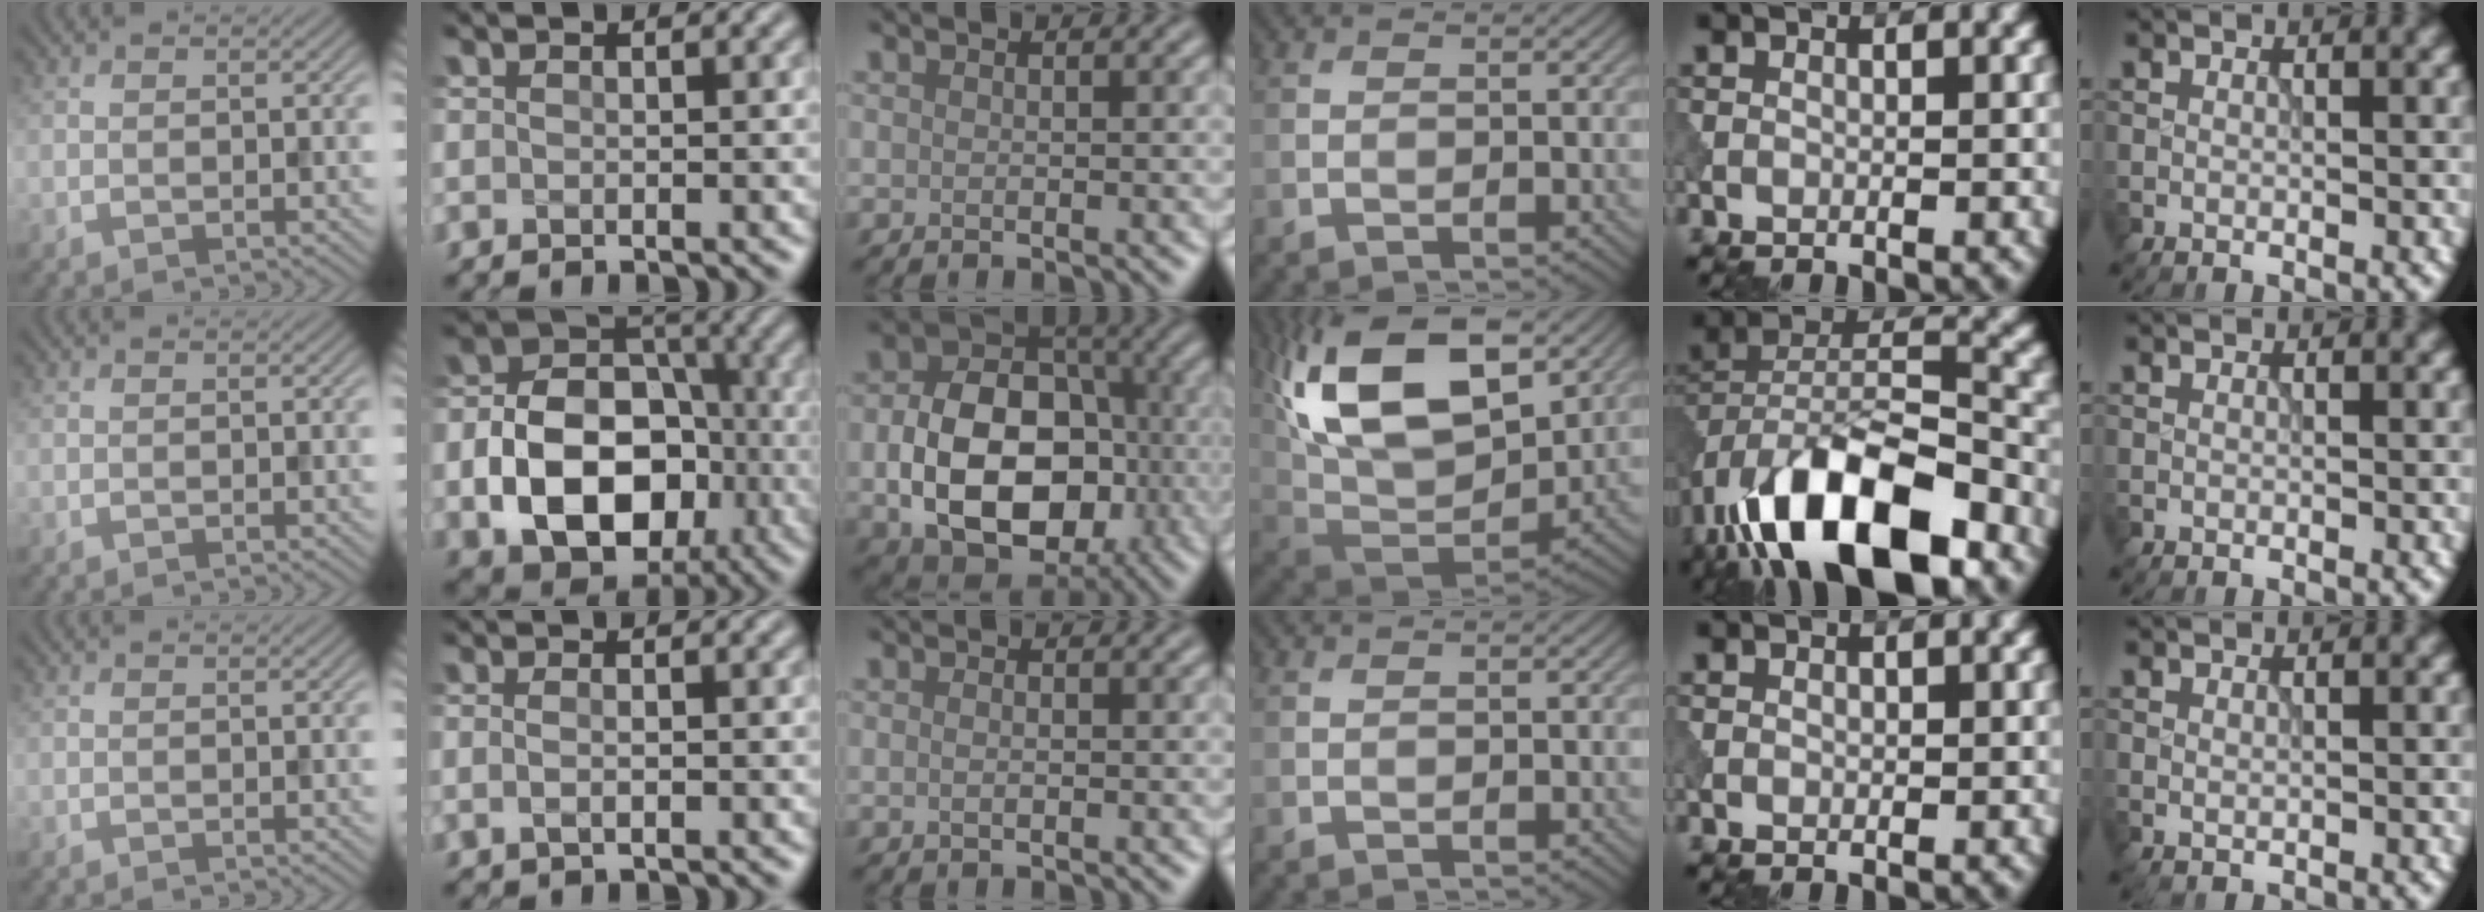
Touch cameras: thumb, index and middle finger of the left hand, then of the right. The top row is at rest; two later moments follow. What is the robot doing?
{"motion": "insert", "object": "peg toy"}